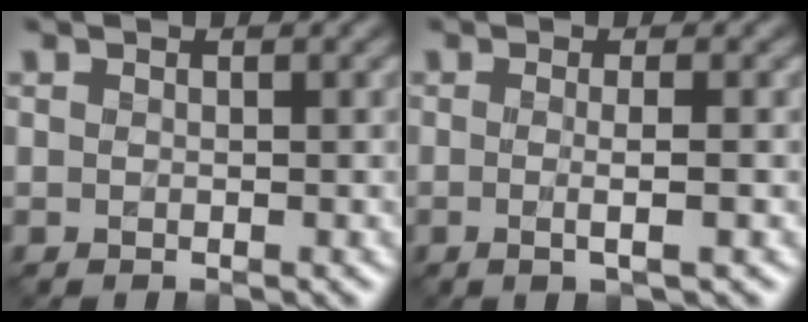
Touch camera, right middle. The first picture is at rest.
{"total": 2.2, "force": [-0.3, 0.5, 2.1], "torque": [-0.030, -0.007, -0.009]}